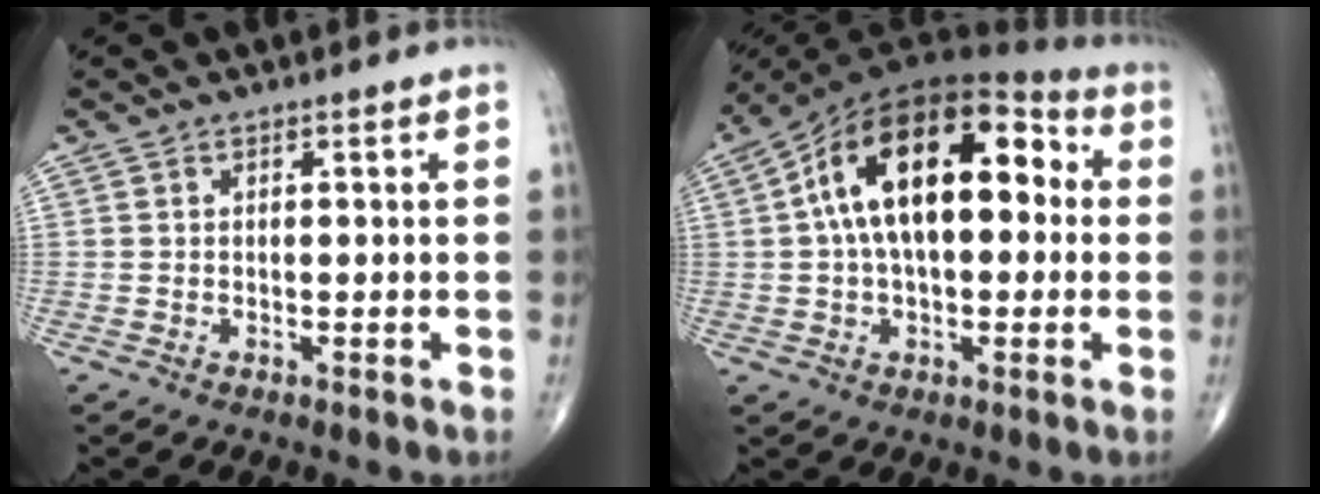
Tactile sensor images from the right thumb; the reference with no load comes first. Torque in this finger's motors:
{"motor_torque": [-0.64, 2.14, 2.07, 0.70, 0.27]}